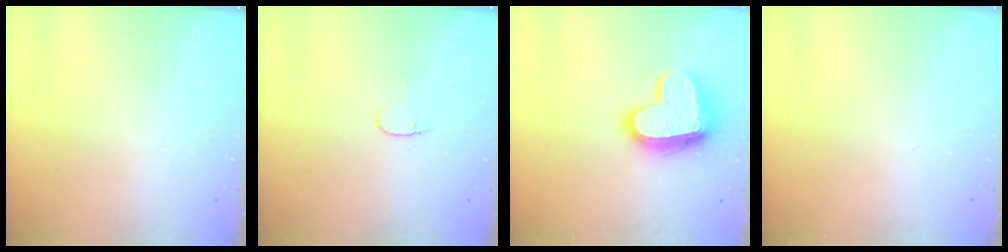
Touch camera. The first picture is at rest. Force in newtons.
{"total": 3.4, "press": 3.4, "slide": 0.4}
{"total": 16.9, "press": 16.8, "slide": 1.4}
{"total": 0.0}